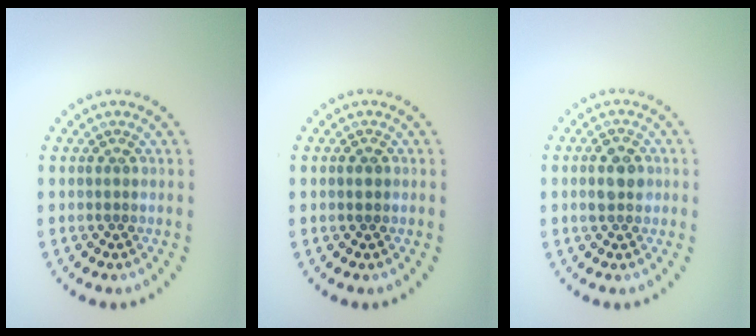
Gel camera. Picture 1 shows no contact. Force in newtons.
{"total": 1.1, "press": 1.1, "slide": 0.1}
{"total": 2.7, "press": 2.7, "slide": 0.2}